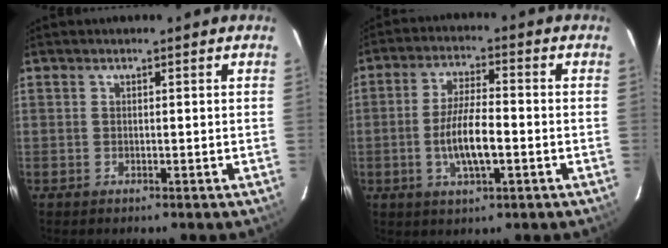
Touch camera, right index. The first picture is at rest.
{"total": 8.7, "force": [-2.2, 2.3, 8.1], "torque": [-0.159, 0.000, -0.040]}